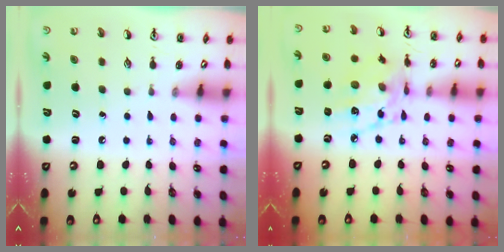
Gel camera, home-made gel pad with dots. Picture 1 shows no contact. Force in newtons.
{"total": 12.9, "press": 12.8, "slide": 0.8}